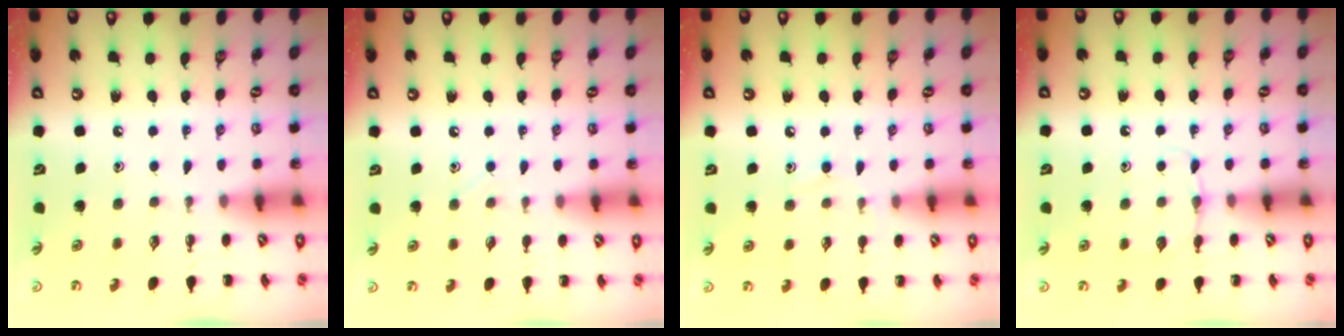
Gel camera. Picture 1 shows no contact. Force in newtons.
{"total": 2.4, "press": 2.3, "slide": 0.7}
{"total": 7.0, "press": 6.6, "slide": 2.3}
{"total": 4.9, "press": 4.8, "slide": 1.3}